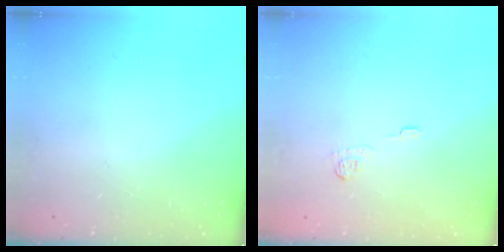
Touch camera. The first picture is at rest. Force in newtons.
{"total": 7.1, "press": 6.9, "slide": 1.5}